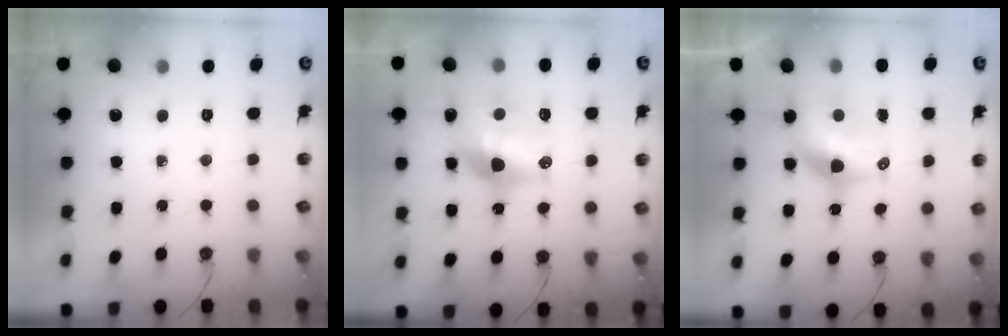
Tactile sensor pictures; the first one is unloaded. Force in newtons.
{"total": 14.7, "press": 14.7, "slide": 1.0}
{"total": 10.8, "press": 10.8, "slide": 0.3}